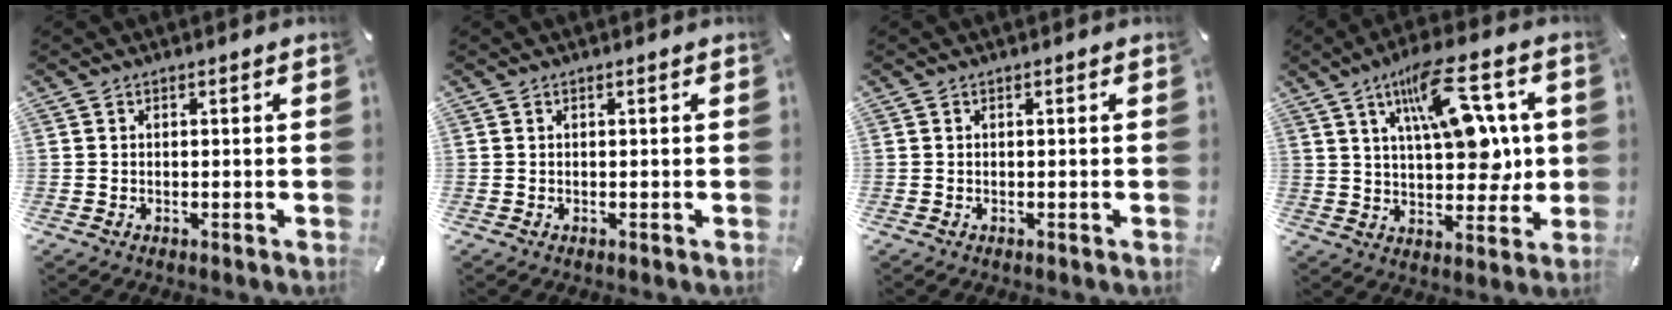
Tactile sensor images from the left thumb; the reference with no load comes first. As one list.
[{"total": 0.0}, {"total": 0.0}, {"total": 17.5, "force": [6.9, 8.0, 13.8], "torque": [-0.202, -0.020, 0.115]}]